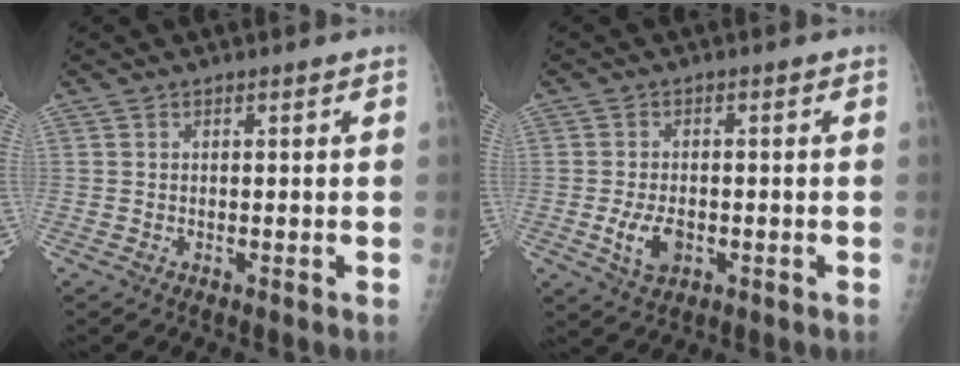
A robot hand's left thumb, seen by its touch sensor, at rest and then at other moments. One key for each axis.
{"total": 5.4, "fx": -1.5, "fy": 3.4, "fz": 3.9, "tx": -0.070, "ty": 0.000, "tz": -0.022}